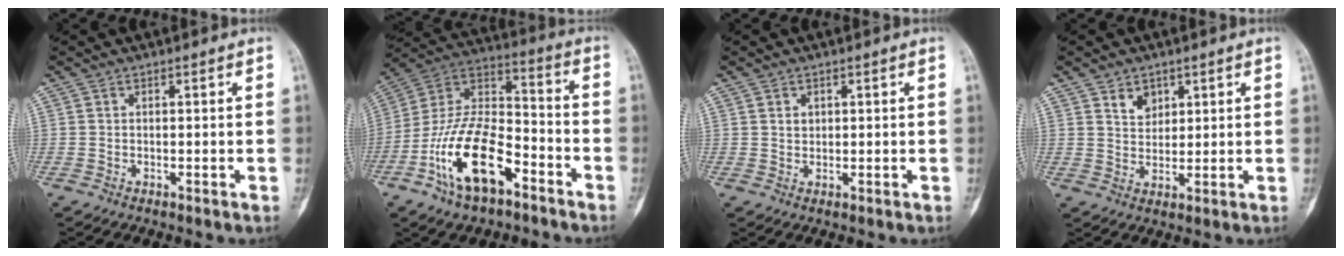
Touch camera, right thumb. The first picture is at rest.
{"total": 19.5, "force": [-9.4, 9.4, 14.3], "torque": [-0.255, 0.070, -0.175]}
{"total": 1.4, "force": [0.5, 1.1, 0.7], "torque": [-0.003, -0.003, 0.009]}
{"total": 4.0, "force": [2.3, 2.8, 1.6], "torque": [-0.008, -0.019, 0.046]}